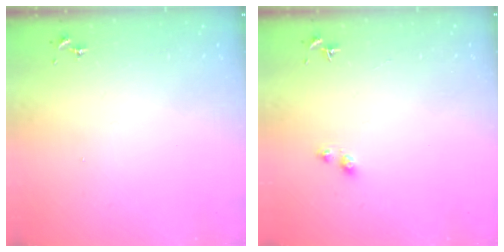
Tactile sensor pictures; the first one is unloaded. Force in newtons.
{"total": 3.3, "press": 3.2, "slide": 0.6}